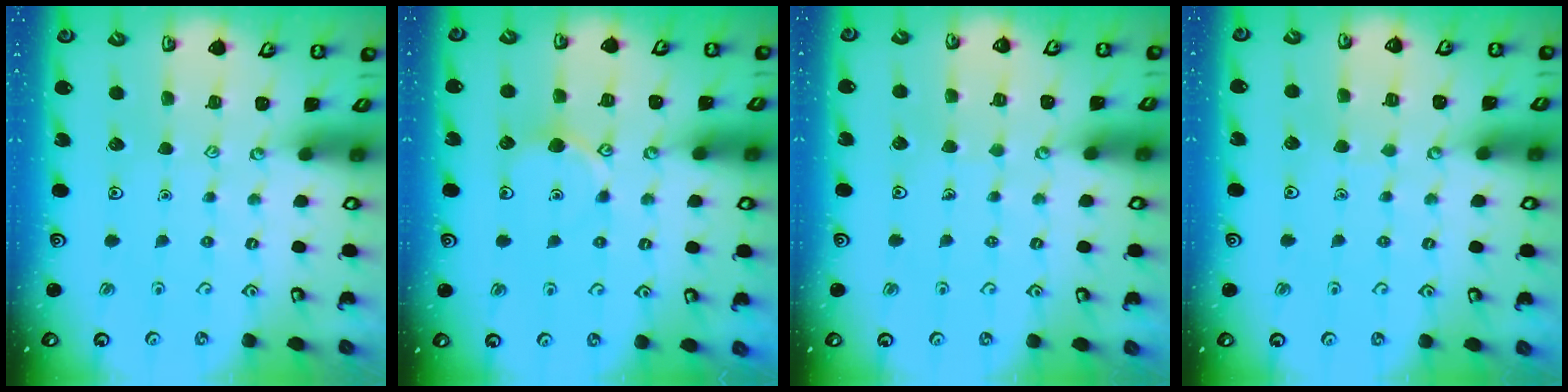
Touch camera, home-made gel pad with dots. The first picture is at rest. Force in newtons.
{"total": 5.1, "press": 5.1, "slide": 0.8}
{"total": 2.5, "press": 2.5, "slide": 0.2}
{"total": 2.4, "press": 2.4, "slide": 0.2}